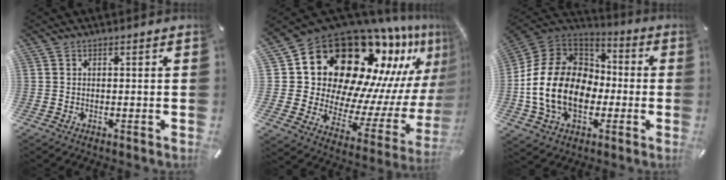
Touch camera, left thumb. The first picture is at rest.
{"total": 24.6, "force": [14.7, 14.8, 13.0], "torque": [-0.185, -0.162, 0.274]}
{"total": 19.3, "force": [-4.1, 14.6, 12.0], "torque": [-0.256, 0.030, -0.067]}